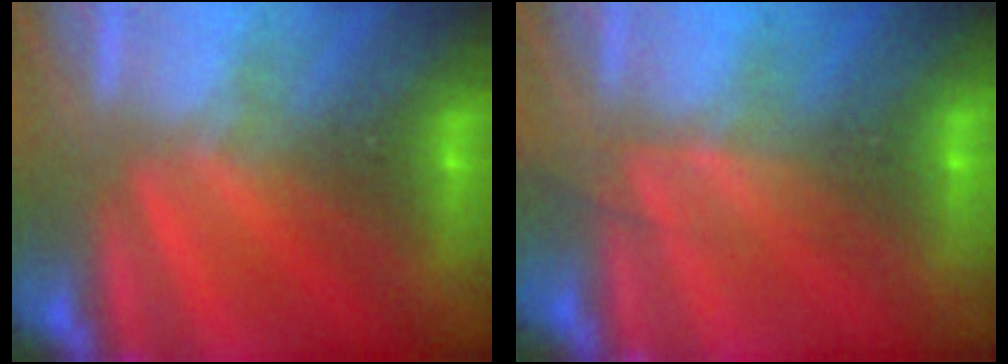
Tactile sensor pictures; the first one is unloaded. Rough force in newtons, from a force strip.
{"total": 2.5}